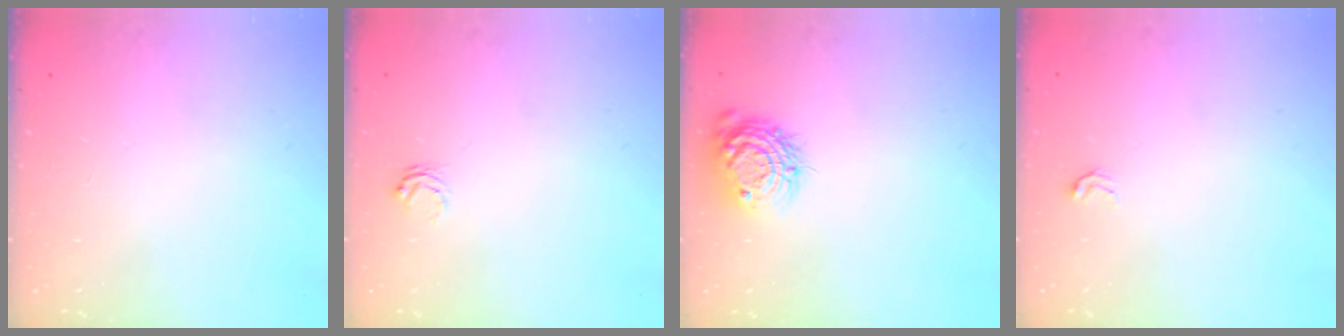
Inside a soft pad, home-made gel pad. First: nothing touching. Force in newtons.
{"total": 2.5, "press": 2.5, "slide": 0.2}
{"total": 11.0, "press": 11.0, "slide": 0.5}
{"total": 2.5, "press": 2.5, "slide": 0.5}